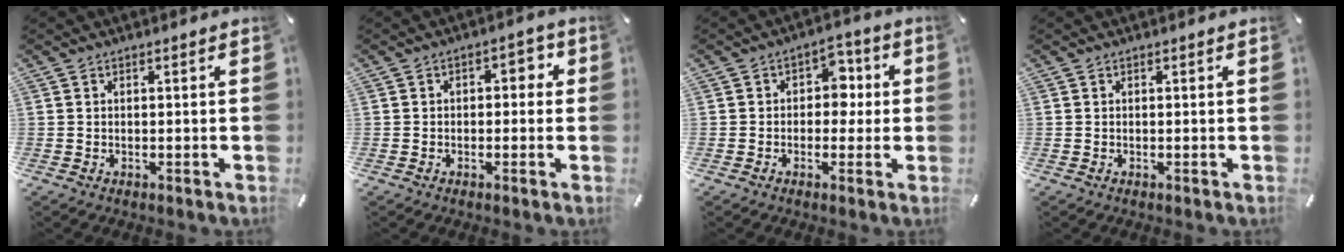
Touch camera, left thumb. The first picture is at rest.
{"total": 3.1, "force": [-0.6, 2.1, 2.3], "torque": [-0.029, 0.010, -0.020]}
{"total": 6.4, "force": [0.0, 5.1, 4.0], "torque": [-0.043, 0.005, -0.008]}
{"total": 0.0}